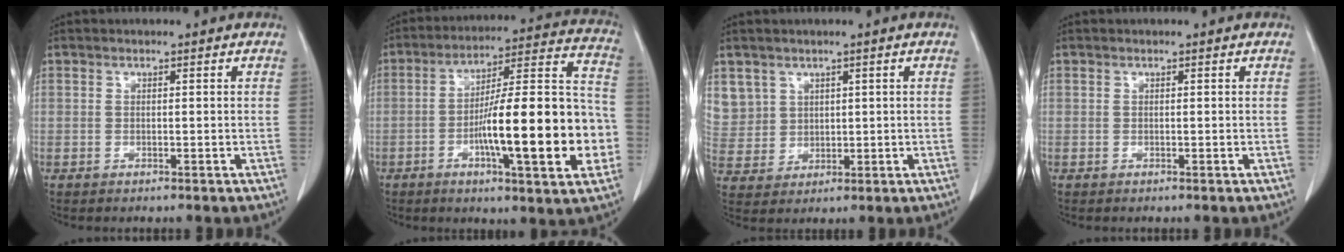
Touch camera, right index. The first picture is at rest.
{"total": 21.2, "force": [-5.1, 3.2, 20.3], "torque": [-0.271, 0.023, -0.071]}
{"total": 8.1, "force": [4.0, 7.0, 0.5], "torque": [-0.026, 0.017, 0.103]}
{"total": 0.0}